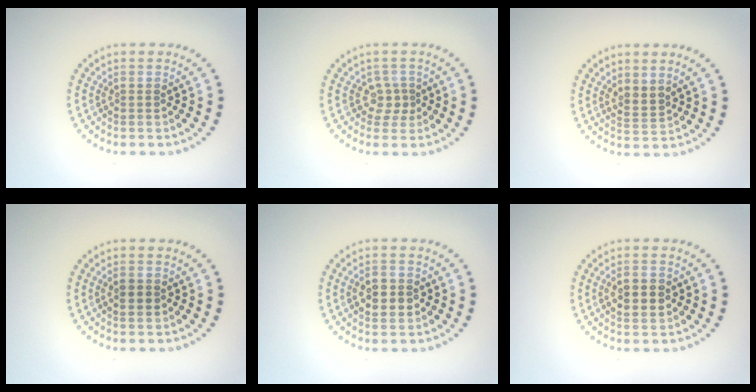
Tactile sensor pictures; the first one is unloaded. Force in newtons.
{"total": 1.8, "press": 1.3, "slide": 1.2}
{"total": 1.8, "press": 1.2, "slide": 1.2}
{"total": 1.7, "press": 1.7, "slide": 0.1}
{"total": 3.0, "press": 3.0, "slide": 0.2}
{"total": 3.0, "press": 3.0, "slide": 0.1}